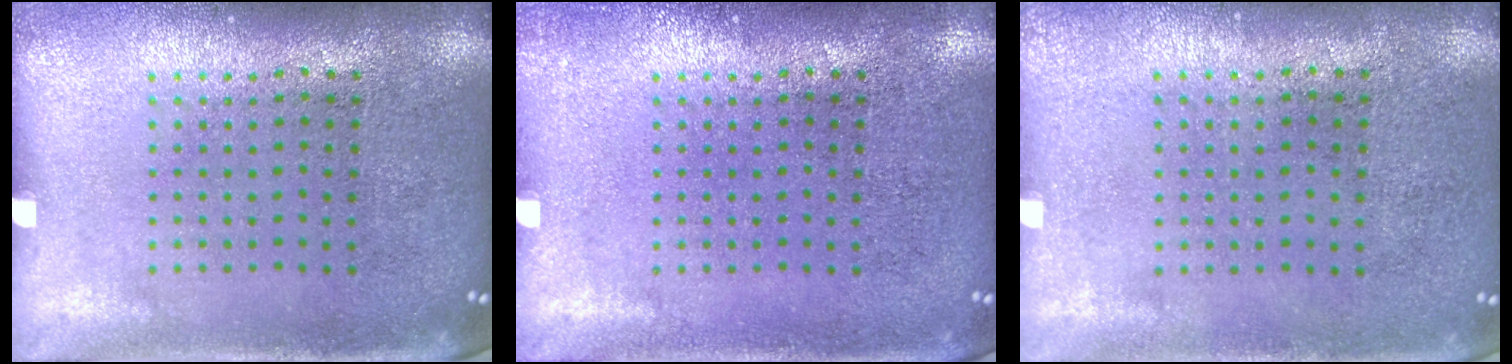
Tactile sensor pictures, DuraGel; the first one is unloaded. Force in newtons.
{"total": 0.6, "press": 0.6, "slide": 0.1}
{"total": 0.0}